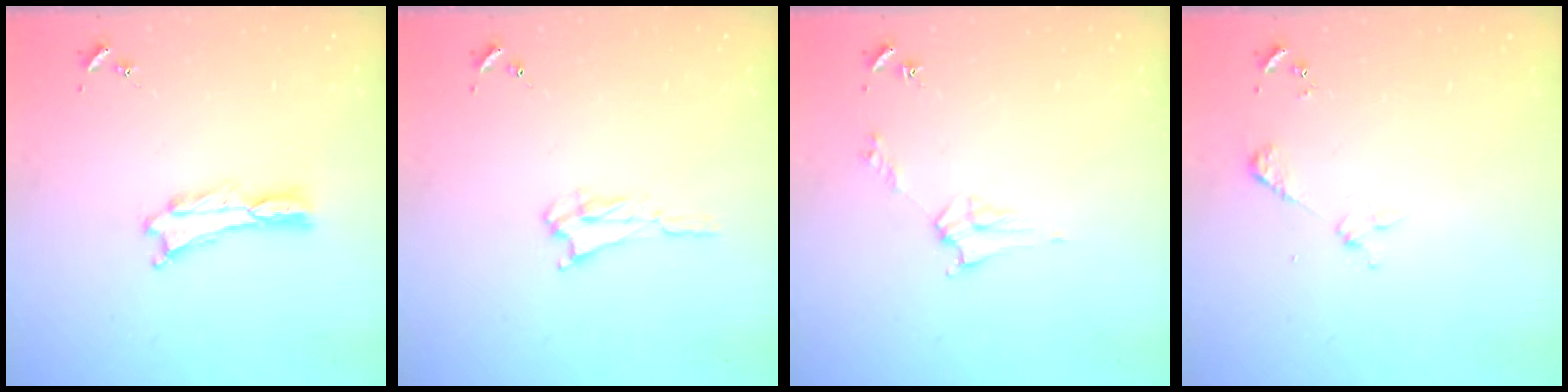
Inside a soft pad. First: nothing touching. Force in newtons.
{"total": 2.5, "press": 2.5, "slide": 0.3}
{"total": 2.8, "press": 2.8, "slide": 0.3}
{"total": 2.2, "press": 2.2, "slide": 0.2}